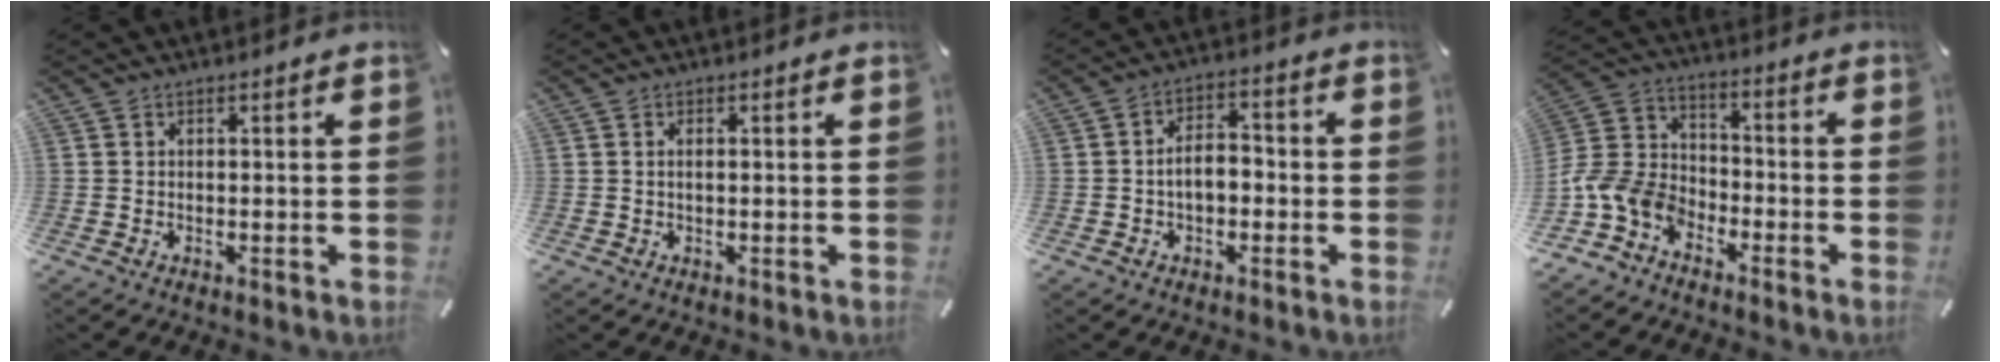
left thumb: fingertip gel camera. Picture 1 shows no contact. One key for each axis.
{"total": 1.1, "fx": 0.1, "fy": 0.4, "fz": 1.0, "tx": -0.021, "ty": 0.000, "tz": 0.000}
{"total": 5.7, "fx": -1.4, "fy": 3.5, "fz": 4.3, "tx": -0.076, "ty": 0.017, "tz": -0.026}
{"total": 11.2, "fx": -6.7, "fy": 7.7, "fz": 4.5, "tx": -0.103, "ty": 0.034, "tz": -0.128}